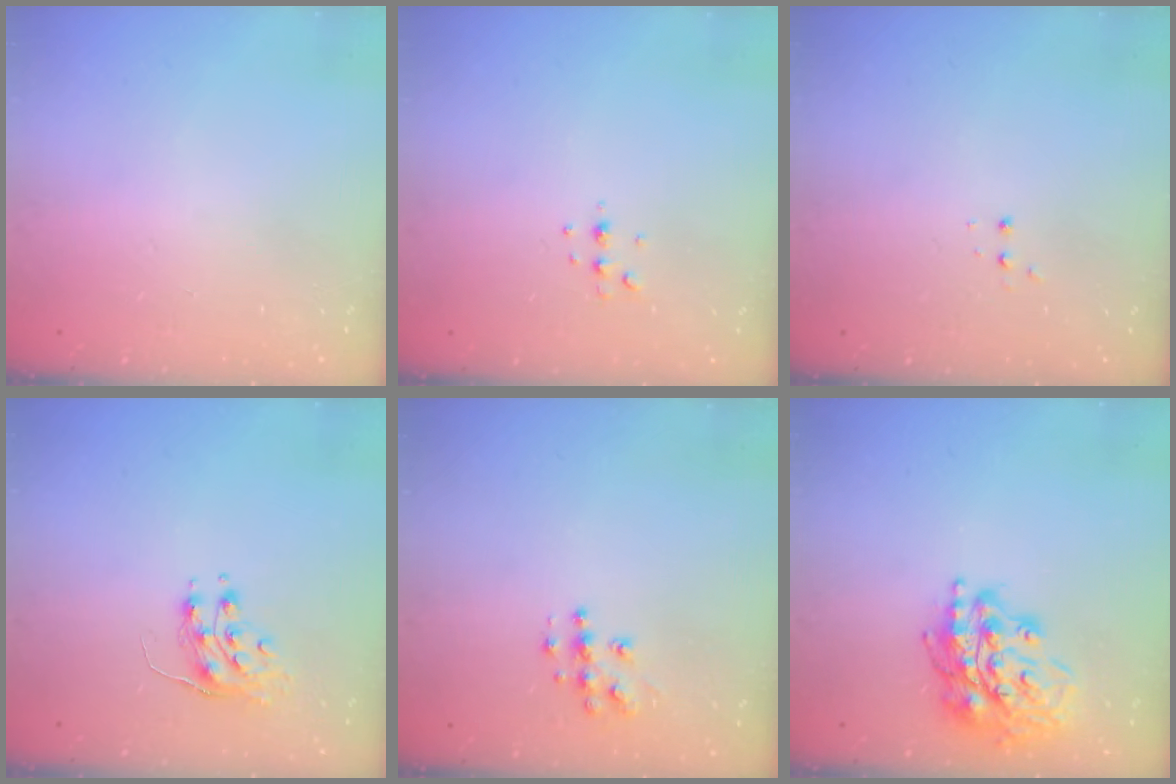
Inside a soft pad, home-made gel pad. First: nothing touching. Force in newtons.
{"total": 3.7, "press": 3.6, "slide": 0.7}
{"total": 2.8, "press": 2.8, "slide": 0.5}
{"total": 8.9, "press": 8.9, "slide": 0.3}
{"total": 8.6, "press": 8.6, "slide": 0.4}
{"total": 17.5, "press": 17.4, "slide": 1.8}